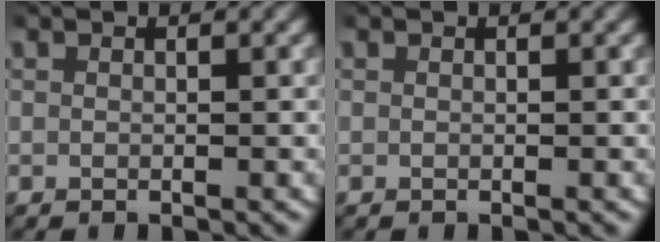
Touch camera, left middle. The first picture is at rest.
{"total": 0.0}